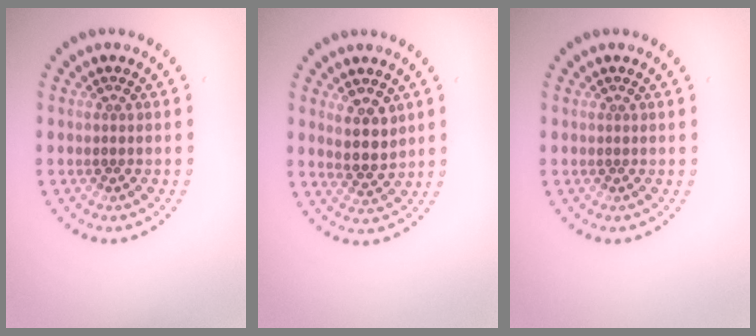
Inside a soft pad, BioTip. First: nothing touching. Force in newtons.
{"total": 3.0, "press": 2.6, "slide": 1.5}
{"total": 0.0}